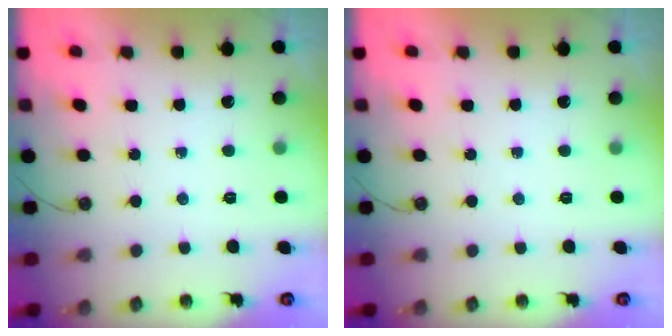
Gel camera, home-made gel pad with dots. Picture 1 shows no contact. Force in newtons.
{"total": 0.0}